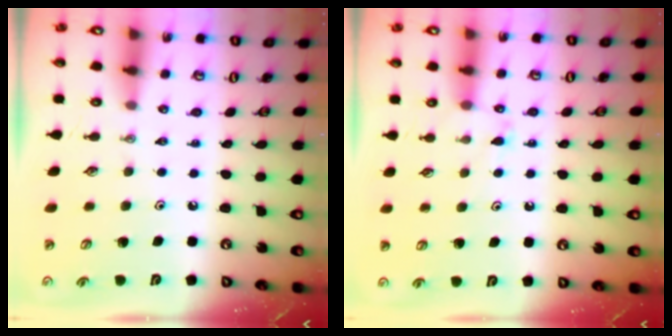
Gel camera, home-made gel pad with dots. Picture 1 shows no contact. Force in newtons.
{"total": 6.4, "press": 6.3, "slide": 0.6}